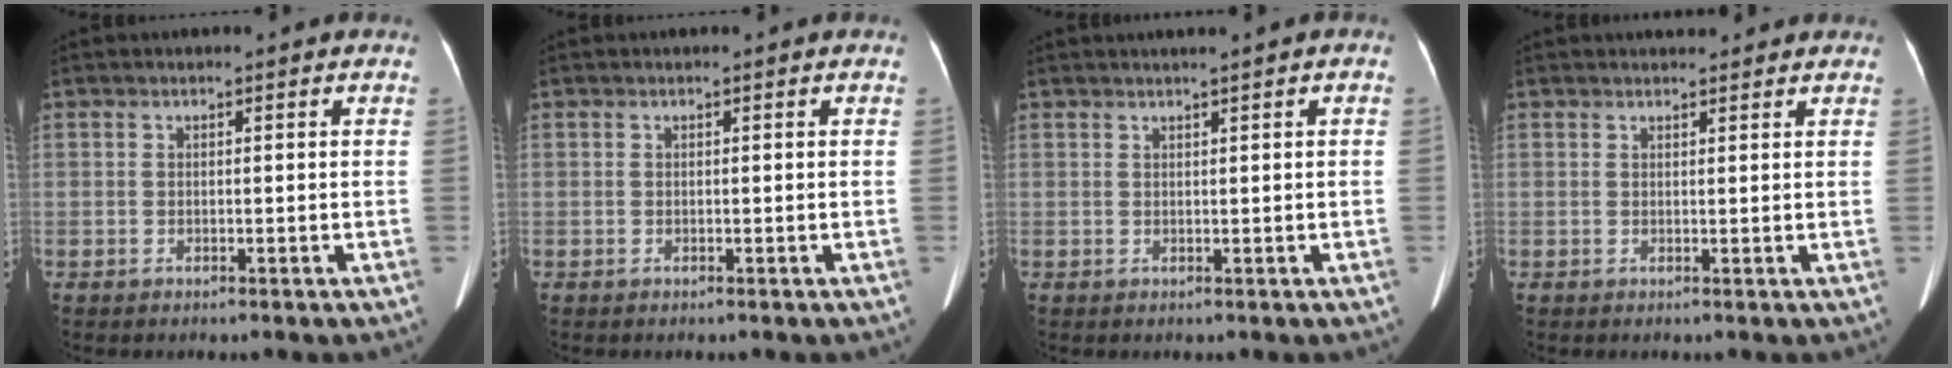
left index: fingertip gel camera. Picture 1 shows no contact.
{"total": 0.0}
{"total": 1.2, "force": [0.7, -0.1, 1.0], "torque": [-0.020, 0.011, 0.015]}
{"total": 2.9, "force": [2.7, 0.9, 0.8], "torque": [-0.008, 0.014, 0.032]}